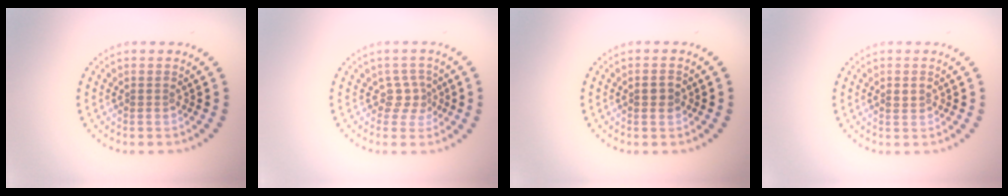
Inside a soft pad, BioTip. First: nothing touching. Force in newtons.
{"total": 1.9, "press": 1.3, "slide": 1.4}
{"total": 1.1, "press": 1.1, "slide": 0.2}
{"total": 1.0, "press": 0.9, "slide": 0.2}